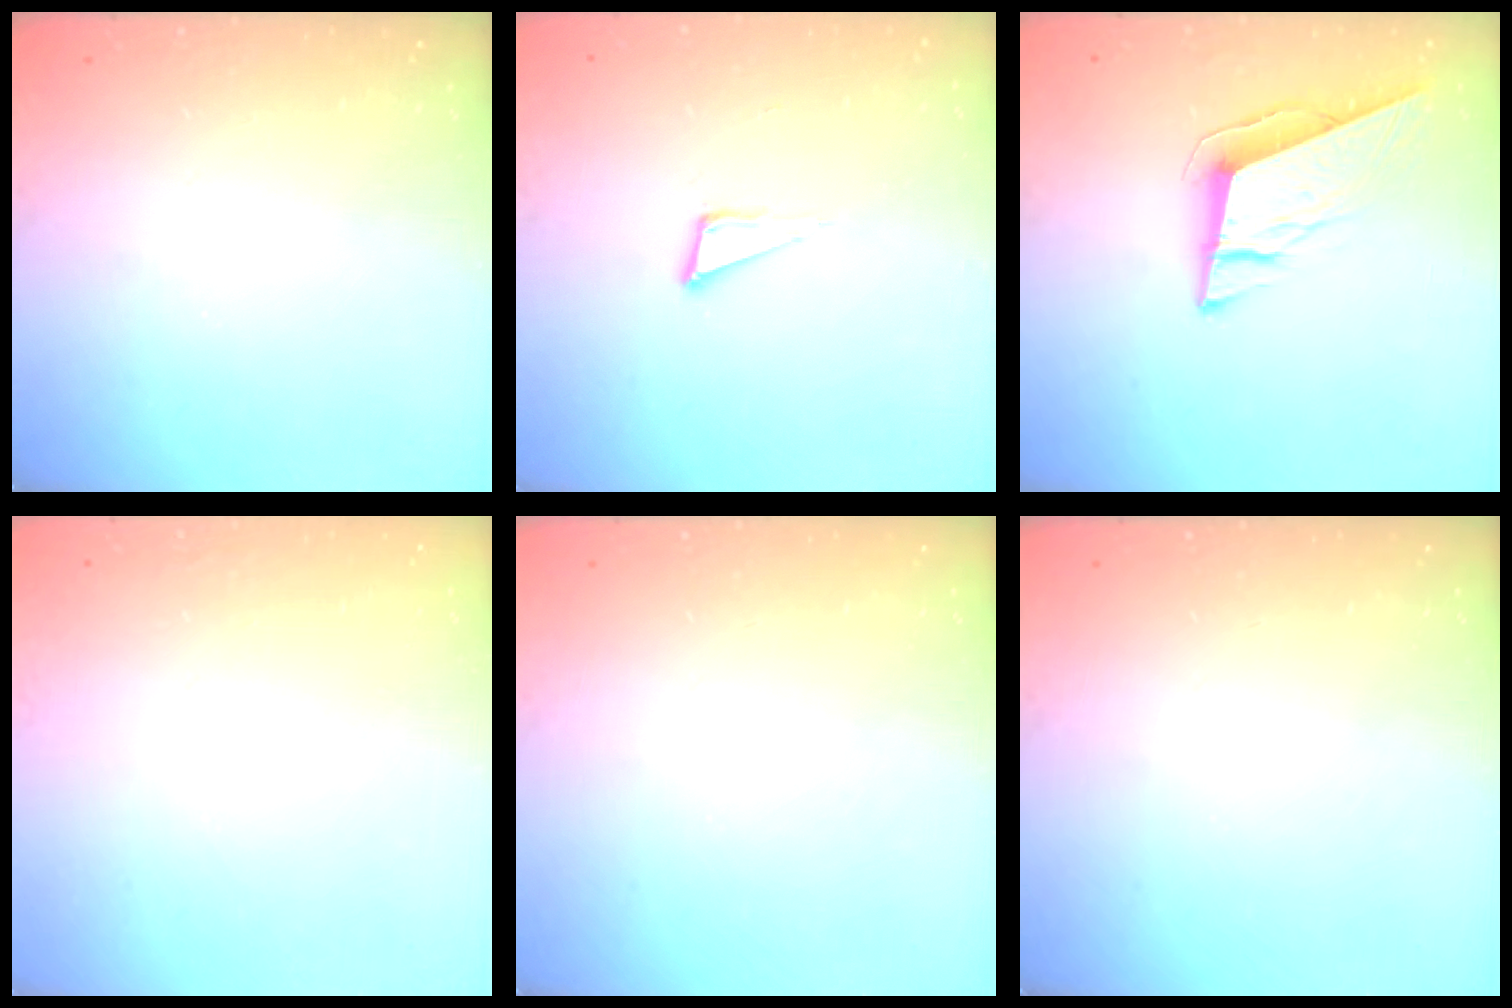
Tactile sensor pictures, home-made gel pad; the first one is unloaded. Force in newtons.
{"total": 4.5, "press": 4.5, "slide": 0.3}
{"total": 9.3, "press": 9.2, "slide": 1.3}
{"total": 1.6, "press": 1.6, "slide": 0.1}
{"total": 0.0}
{"total": 0.0}